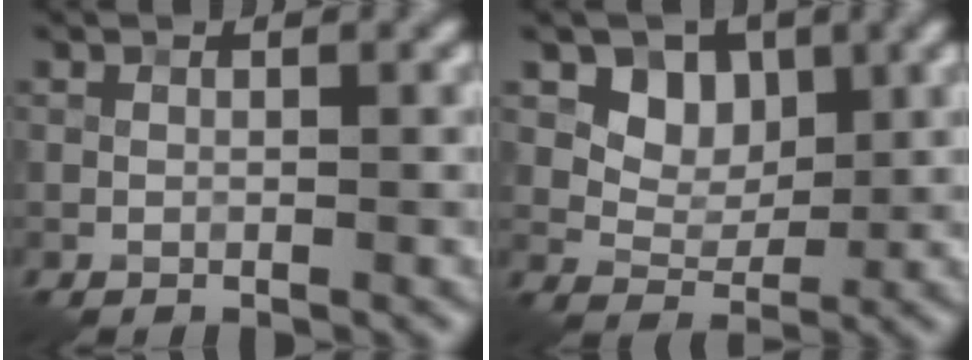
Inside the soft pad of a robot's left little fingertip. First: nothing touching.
{"total": 4.0, "force": [1.8, 3.0, 1.9], "torque": [-0.033, -0.015, 0.036]}